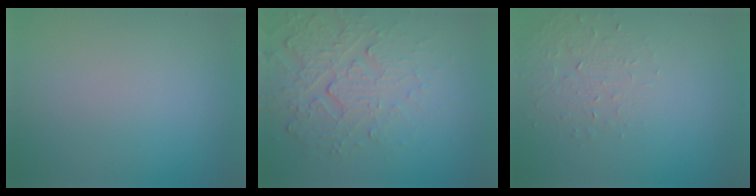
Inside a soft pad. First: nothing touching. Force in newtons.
{"total": 5.3, "press": 3.7, "slide": 3.9}
{"total": 1.6, "press": 0.9, "slide": 1.3}